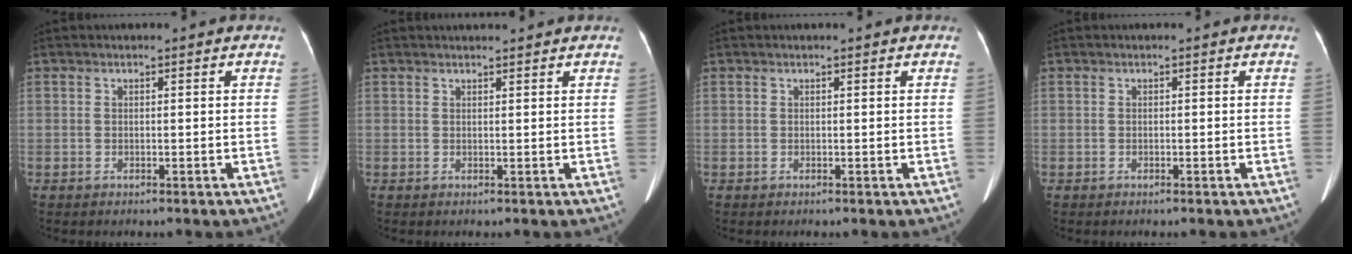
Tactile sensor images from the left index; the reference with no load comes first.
{"total": 4.0, "force": [3.8, 0.2, 1.1], "torque": [-0.014, 0.024, 0.048]}
{"total": 0.8, "force": [0.7, -0.1, 0.3], "torque": [-0.007, 0.005, 0.011]}
{"total": 0.0}